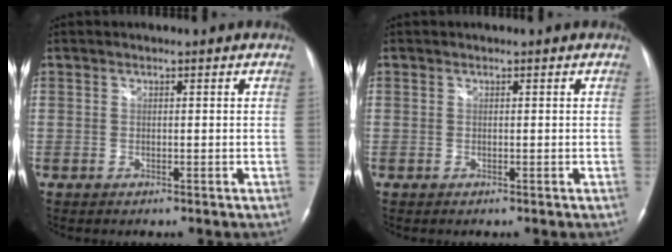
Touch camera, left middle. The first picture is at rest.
{"total": 0.0}